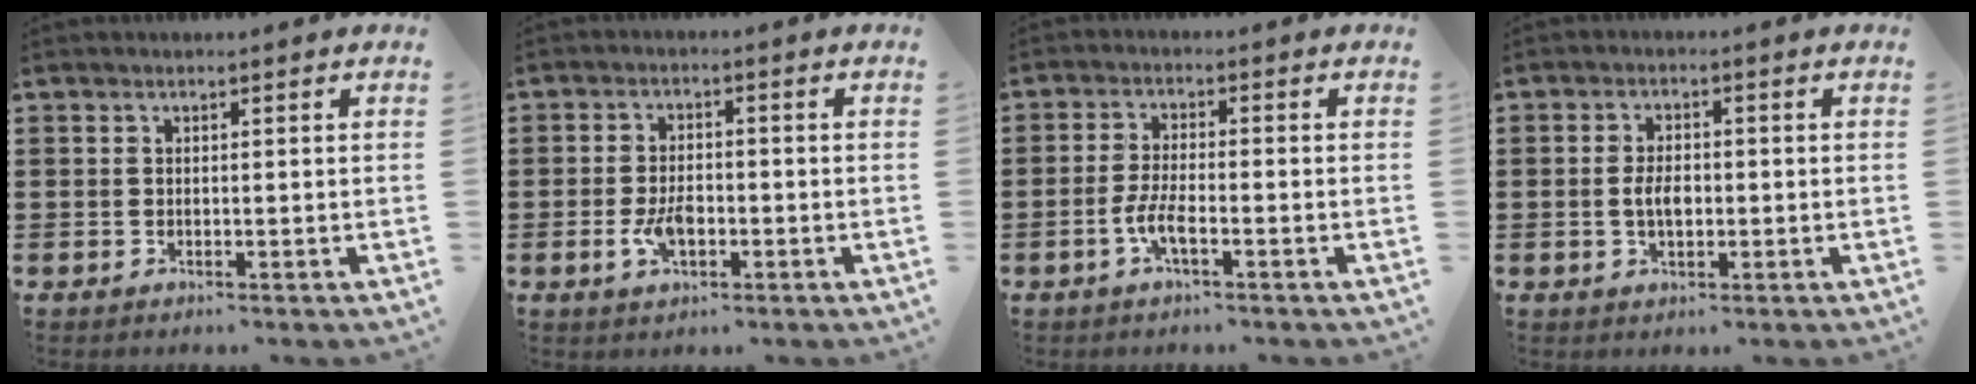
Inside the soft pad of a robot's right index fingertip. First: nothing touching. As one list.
[{"total": 4.4, "force": [-1.3, 2.2, 3.5], "torque": [-0.075, 0.001, -0.024]}, {"total": 4.0, "force": [-1.8, 0.6, 3.5], "torque": [-0.079, -0.006, -0.038]}, {"total": 3.6, "force": [-0.4, 1.7, 3.1], "torque": [-0.067, -0.002, -0.008]}]